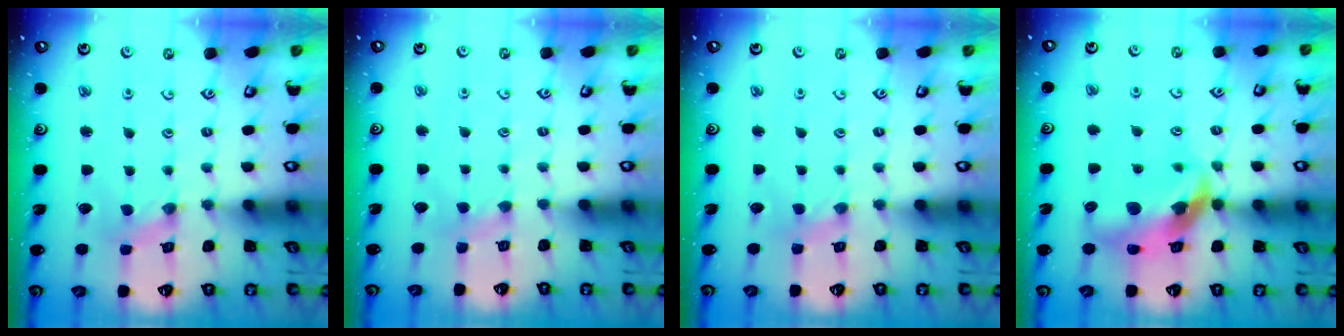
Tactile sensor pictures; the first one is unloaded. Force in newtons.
{"total": 2.1, "press": 2.1, "slide": 0.5}
{"total": 2.4, "press": 2.4, "slide": 0.4}
{"total": 14.9, "press": 14.8, "slide": 2.2}